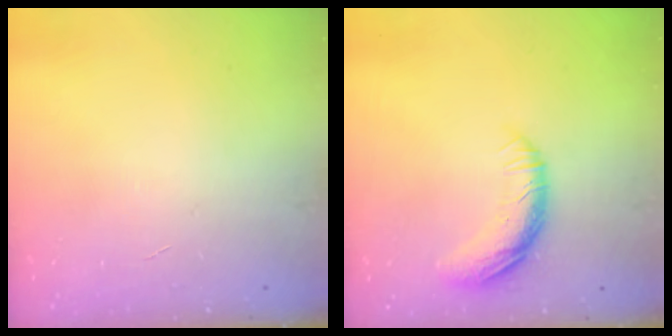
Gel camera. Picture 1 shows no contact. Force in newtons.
{"total": 11.5, "press": 11.5, "slide": 0.6}